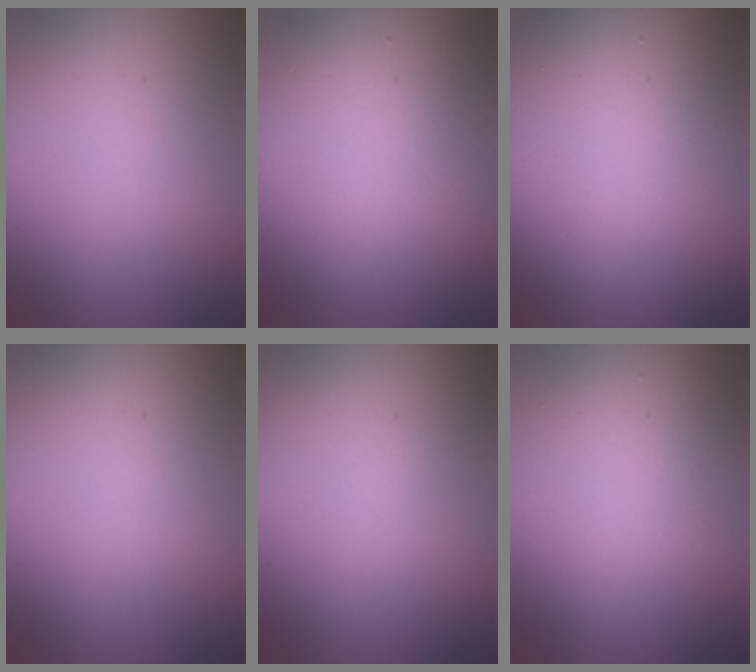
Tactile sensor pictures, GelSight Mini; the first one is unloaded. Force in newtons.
{"total": 8.6, "press": 8.6, "slide": 0.3}
{"total": 14.6, "press": 14.6, "slide": 0.3}
{"total": 0.0}
{"total": 0.0}
{"total": 5.8, "press": 5.8, "slide": 0.2}